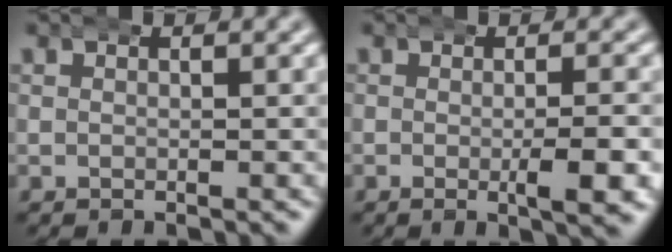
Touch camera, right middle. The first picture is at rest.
{"total": 2.6, "force": [-0.1, -0.1, 2.6], "torque": [-0.030, 0.007, -0.006]}